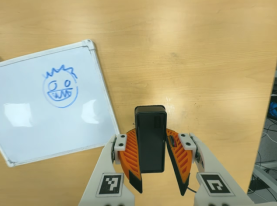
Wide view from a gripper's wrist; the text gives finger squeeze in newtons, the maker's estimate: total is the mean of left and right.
{"total": 5.6, "left": 5.3, "right": 5.9}